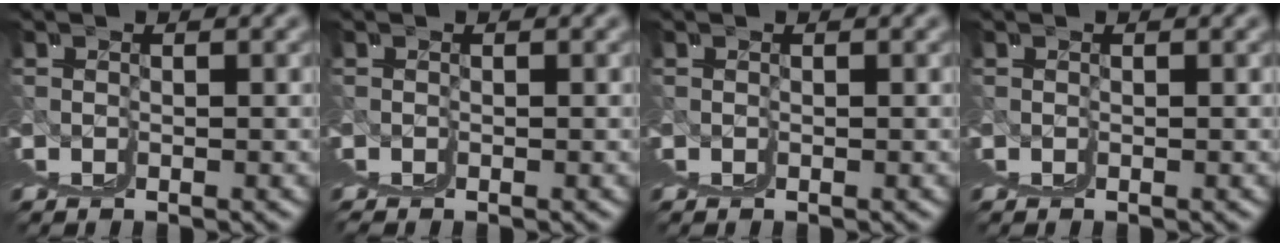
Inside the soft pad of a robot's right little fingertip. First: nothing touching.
{"total": 0.7, "force": [0.0, 0.3, 0.6], "torque": [-0.013, 0.000, 0.002]}
{"total": 0.0}
{"total": 0.0}